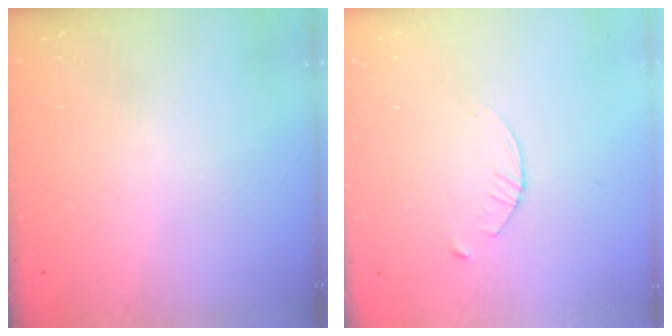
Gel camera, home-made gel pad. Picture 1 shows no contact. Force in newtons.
{"total": 2.9, "press": 2.9, "slide": 0.4}